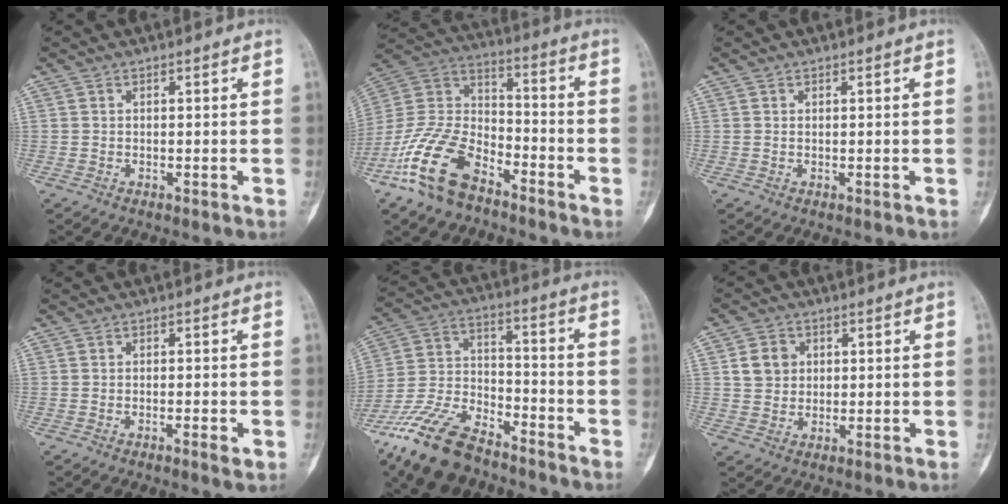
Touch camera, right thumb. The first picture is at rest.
{"total": 17.6, "force": [-10.8, 9.2, 10.4], "torque": [-0.209, 0.064, -0.213]}
{"total": 0.0}
{"total": 2.0, "force": [-0.9, 0.5, 1.8], "torque": [-0.030, -0.002, -0.014]}
{"total": 16.6, "force": [-12.1, 7.1, 8.8], "torque": [-0.174, 0.060, -0.230]}
{"total": 5.2, "force": [1.3, 4.5, 2.3], "torque": [-0.018, -0.002, 0.020]}